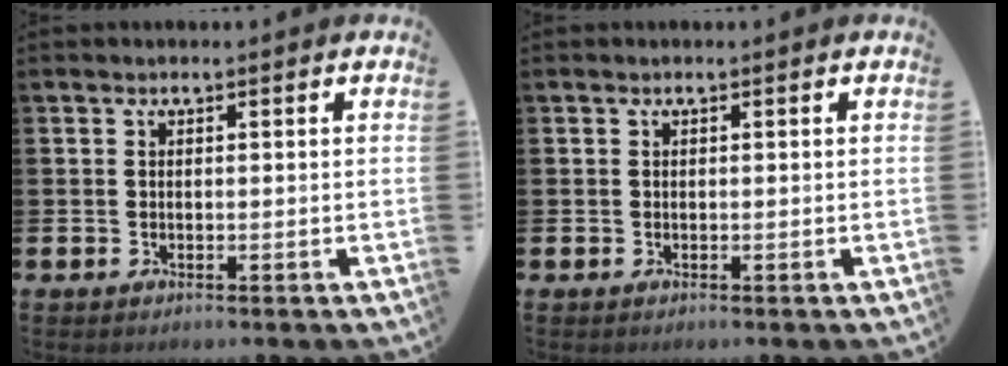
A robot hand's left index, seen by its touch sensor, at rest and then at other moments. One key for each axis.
{"total": 0.0}